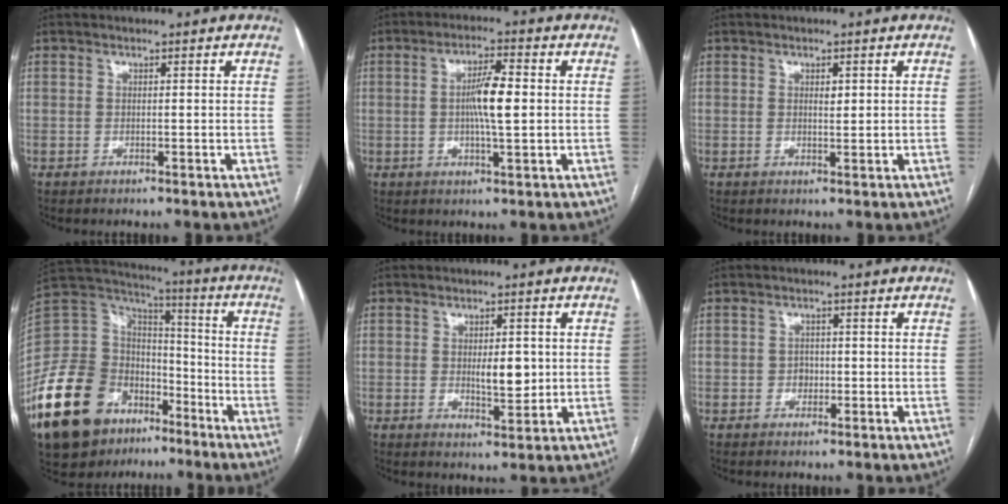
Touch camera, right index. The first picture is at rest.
{"total": 6.5, "force": [0.1, 0.8, 6.5], "torque": [-0.120, 0.006, -0.001]}
{"total": 1.3, "force": [0.4, 0.5, 1.1], "torque": [-0.018, -0.001, 0.007]}
{"total": 23.7, "force": [-14.1, 15.1, 11.6], "torque": [-0.259, 0.056, -0.242]}
{"total": 4.8, "force": [0.2, 1.9, 4.4], "torque": [-0.069, -0.006, 0.008]}
{"total": 1.7, "force": [-0.4, 1.4, 0.8], "torque": [-0.009, 0.006, -0.005]}